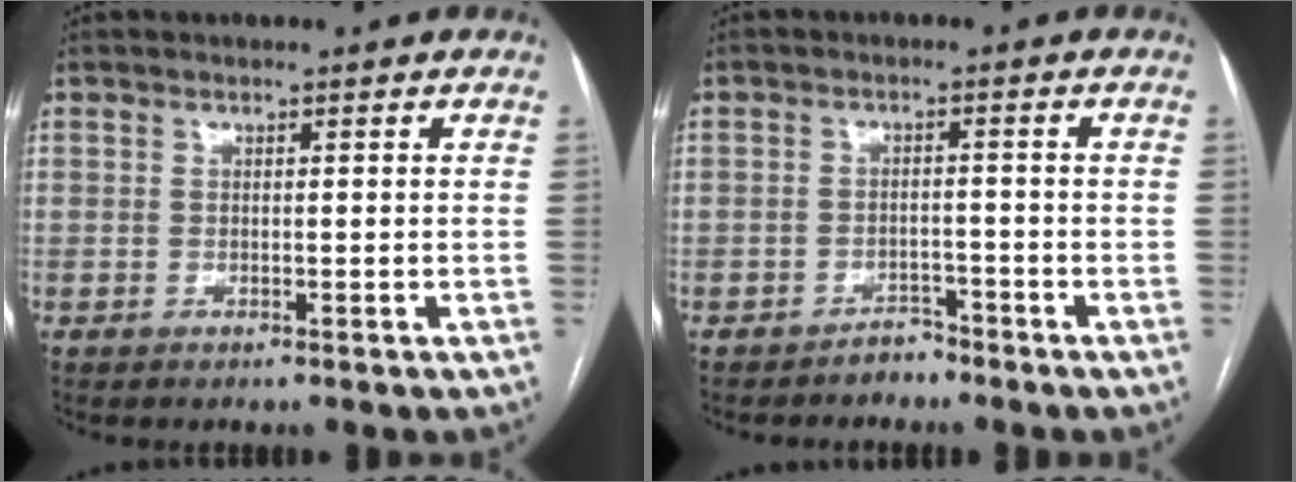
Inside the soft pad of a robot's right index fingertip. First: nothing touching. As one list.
[{"total": 2.3, "force": [-2.1, 1.0, 0.0], "torque": [0.002, 0.004, -0.033]}]